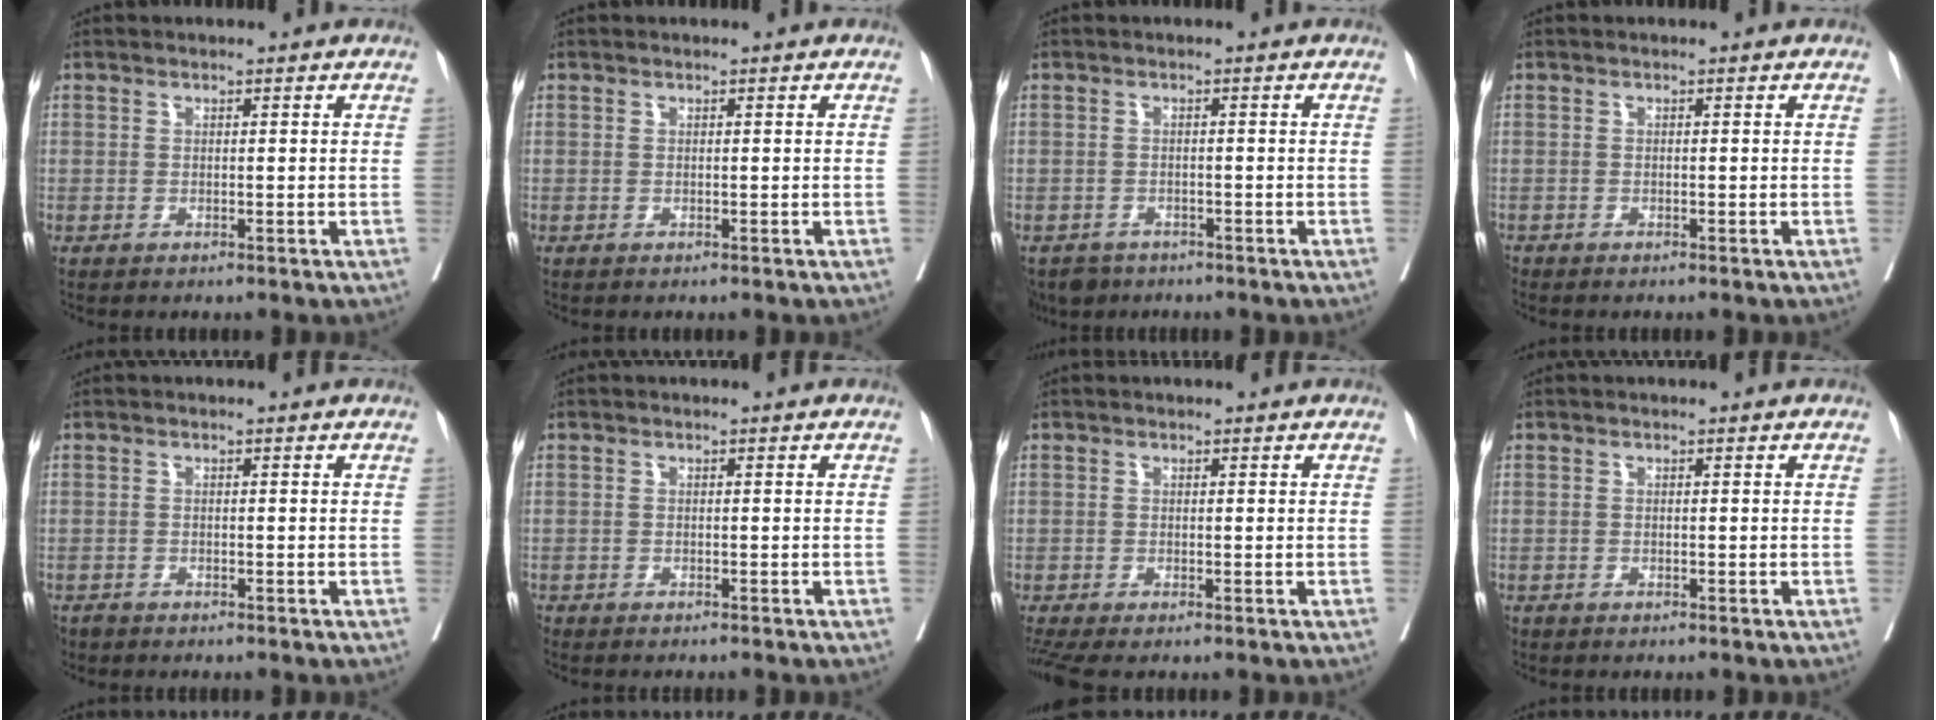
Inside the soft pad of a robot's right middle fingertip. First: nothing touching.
{"total": 0.0}
{"total": 3.6, "force": [-2.9, 2.1, 0.1], "torque": [0.004, 0.001, -0.047]}
{"total": 0.9, "force": [-0.9, 0.3, 0.1], "torque": [-0.007, -0.002, -0.019]}
{"total": 1.6, "force": [-1.5, 0.6, 0.0], "torque": [-0.004, -0.003, -0.027]}
{"total": 3.2, "force": [-3.0, 0.5, 1.0], "torque": [-0.009, -0.006, -0.045]}
{"total": 2.8, "force": [-2.3, 0.3, 1.6], "torque": [-0.033, -0.011, -0.044]}
{"total": 0.8, "force": [-0.7, 0.3, 0.0], "torque": [-0.008, -0.001, -0.016]}